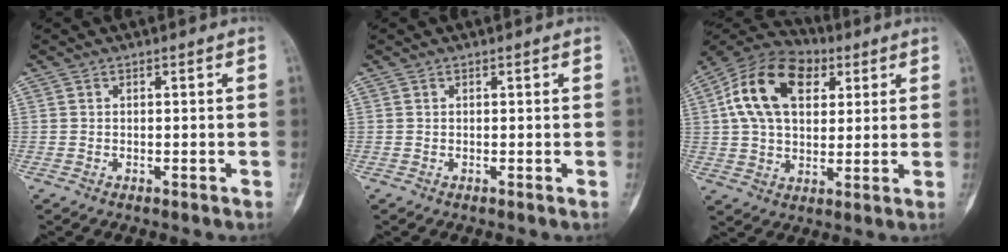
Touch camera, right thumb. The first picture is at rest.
{"total": 0.0}
{"total": 17.7, "force": [5.2, 11.5, 12.3], "torque": [-0.199, 0.012, 0.083]}